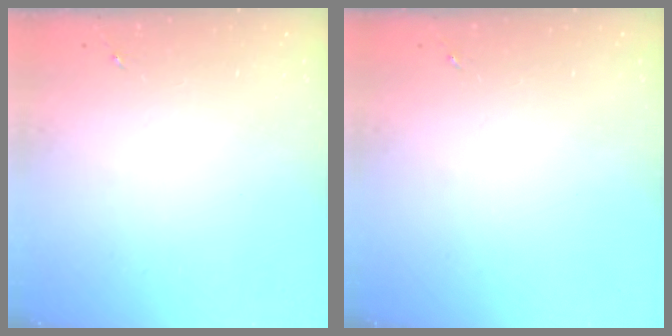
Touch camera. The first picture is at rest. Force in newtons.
{"total": 0.0}